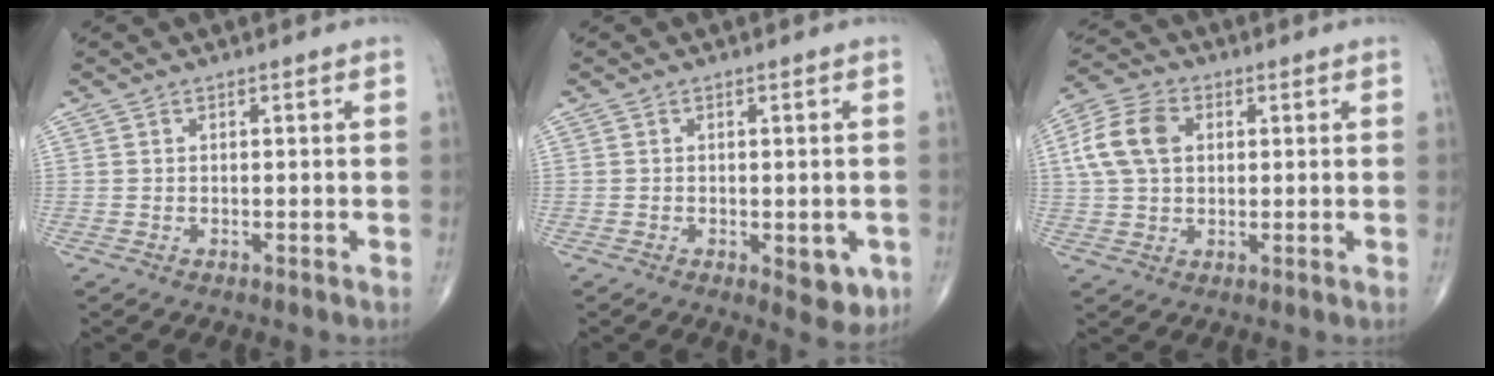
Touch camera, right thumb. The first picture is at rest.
{"total": 5.0, "force": [-1.5, 2.4, 4.2], "torque": [-0.034, -0.006, -0.014]}
{"total": 10.0, "force": [2.1, 7.0, 6.9], "torque": [-0.133, 0.014, 0.034]}